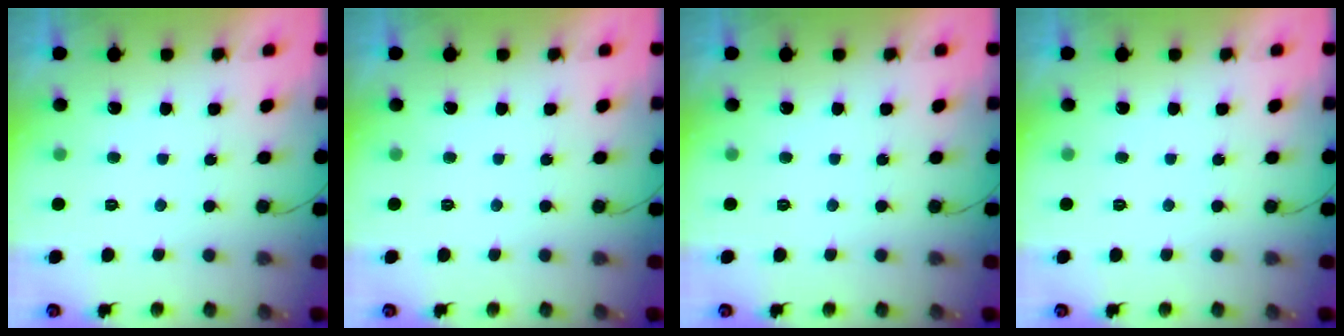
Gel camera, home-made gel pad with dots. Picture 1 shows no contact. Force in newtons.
{"total": 0.0}
{"total": 0.0}
{"total": 0.0}